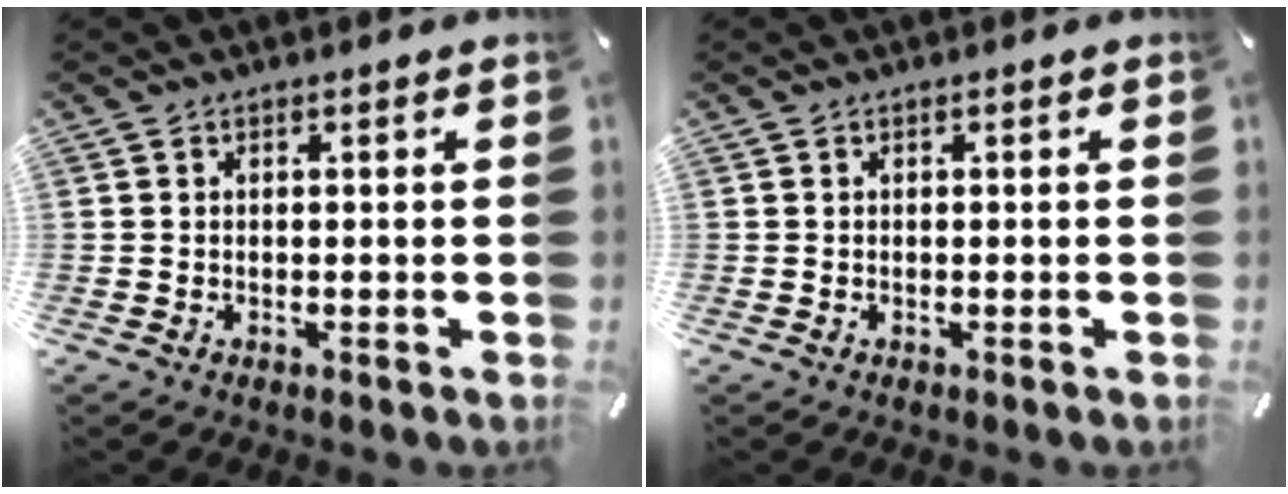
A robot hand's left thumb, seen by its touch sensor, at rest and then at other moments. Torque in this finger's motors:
{"motor_torque": [0.04, 0.04, -0.01, 0.01, -0.01]}